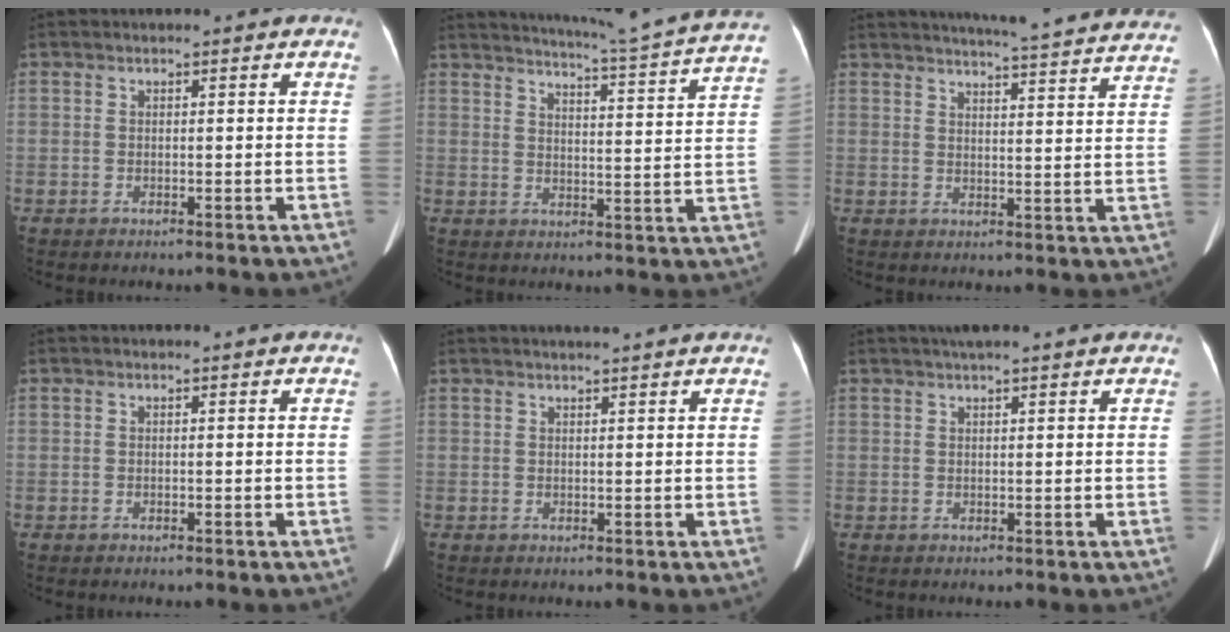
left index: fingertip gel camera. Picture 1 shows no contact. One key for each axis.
{"total": 19.0, "fx": 17.5, "fy": -2.3, "fz": 6.9, "tx": -0.121, "ty": -0.062, "tz": 0.214}
{"total": 23.0, "fx": 21.8, "fy": 0.5, "fz": 7.4, "tx": -0.109, "ty": -0.054, "tz": 0.250}
{"total": 0.0}
{"total": 4.2, "fx": 3.7, "fy": -0.5, "fz": 1.9, "tx": -0.026, "ty": 0.020, "tz": 0.046}
{"total": 5.4, "fx": 4.5, "fy": 0.2, "fz": 3.0, "tx": -0.041, "ty": 0.027, "tz": 0.064}